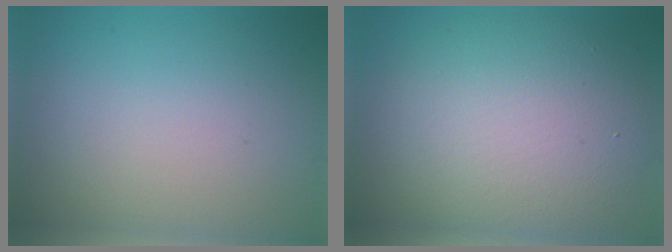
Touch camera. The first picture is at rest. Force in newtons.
{"total": 10.1, "press": 10.1, "slide": 0.6}